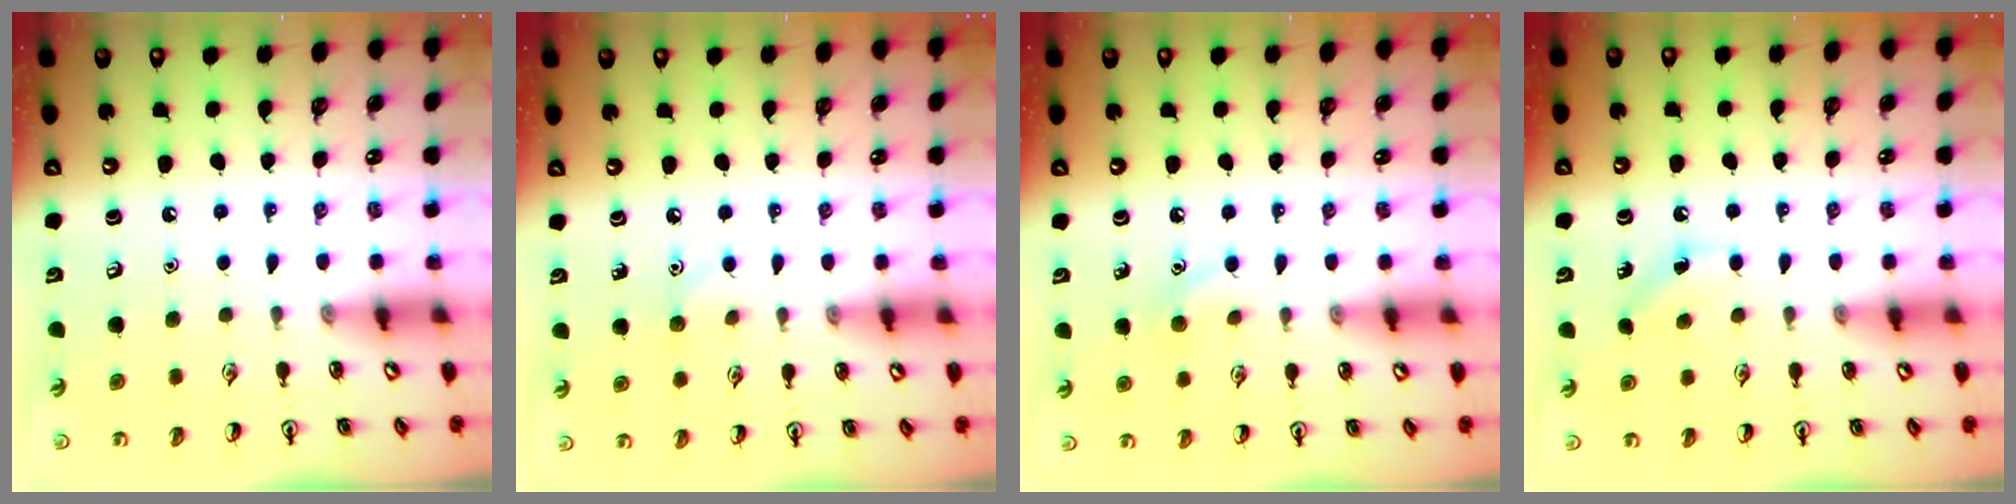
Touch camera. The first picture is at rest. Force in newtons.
{"total": 4.8, "press": 4.6, "slide": 1.6}
{"total": 5.7, "press": 5.5, "slide": 1.5}
{"total": 2.8, "press": 2.6, "slide": 1.0}